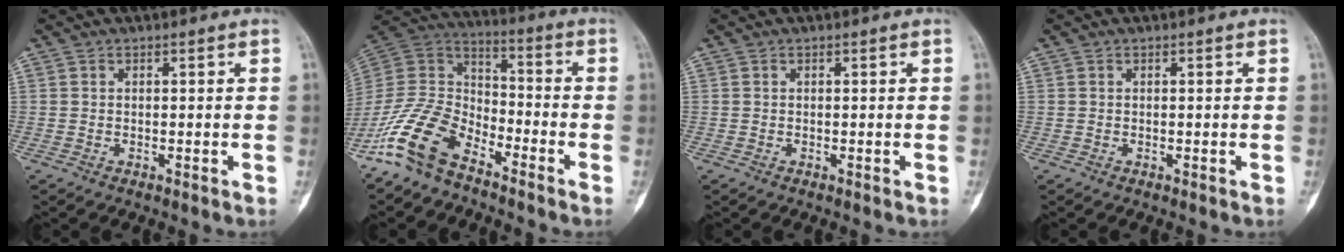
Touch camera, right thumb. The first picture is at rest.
{"total": 14.2, "force": [-9.9, 7.1, 7.4], "torque": [-0.134, 0.076, -0.202]}
{"total": 0.0}
{"total": 0.0}